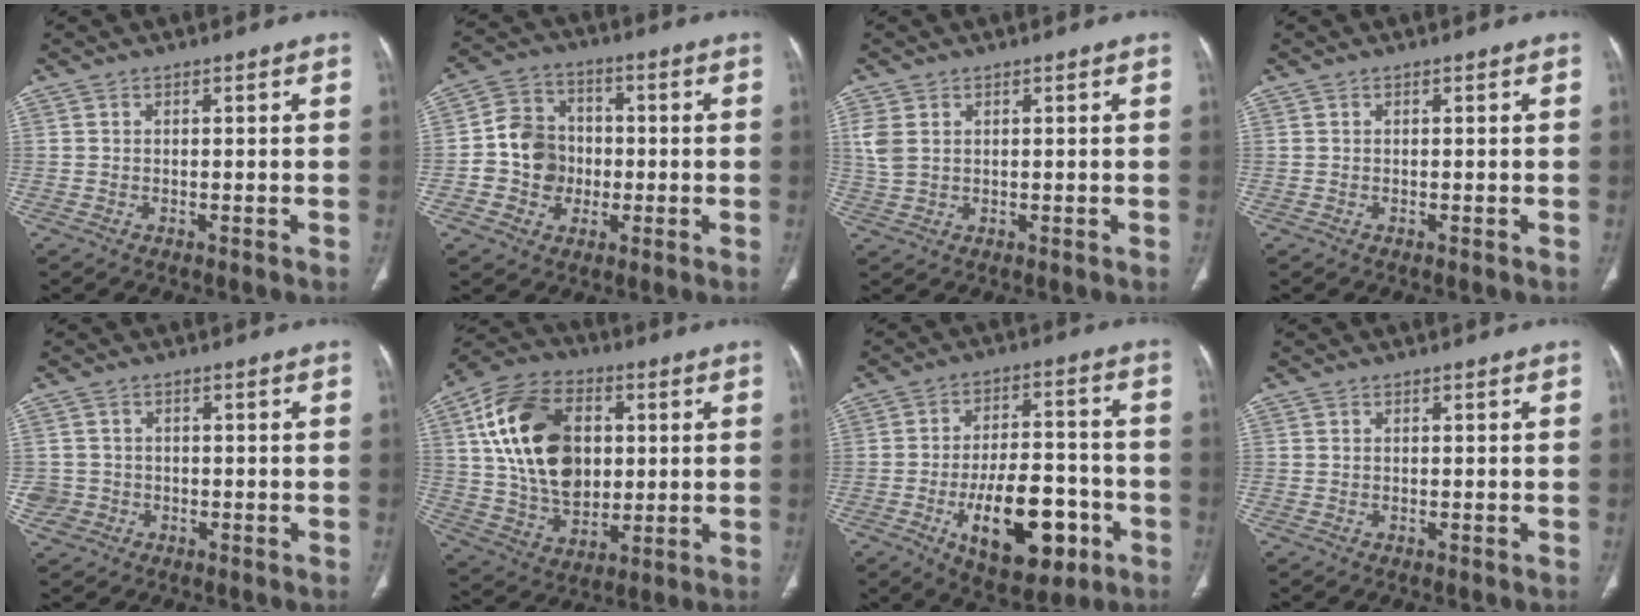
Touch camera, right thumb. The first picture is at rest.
{"total": 10.0, "force": [-1.3, 8.9, 4.3], "torque": [-0.043, 0.023, -0.030]}
{"total": 3.9, "force": [1.3, 2.7, 2.5], "torque": [-0.065, 0.003, 0.032]}
{"total": 0.0}
{"total": 3.4, "force": [-0.9, 3.3, 0.3], "torque": [0.009, 0.013, -0.017]}
{"total": 20.9, "force": [3.9, 14.4, 14.7], "torque": [-0.242, 0.001, 0.075]}
{"total": 17.6, "force": [-6.7, 8.7, 13.8], "torque": [-0.184, 0.032, -0.093]}
{"total": 0.0}